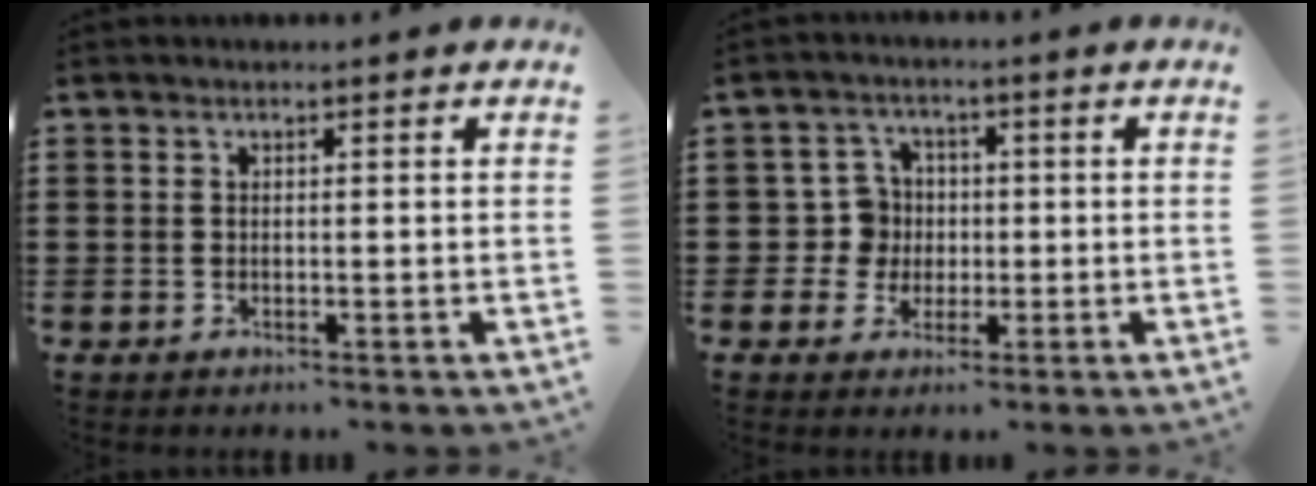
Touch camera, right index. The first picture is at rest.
{"total": 5.1, "force": [-0.2, 4.8, 1.6], "torque": [-0.050, 0.014, -0.002]}